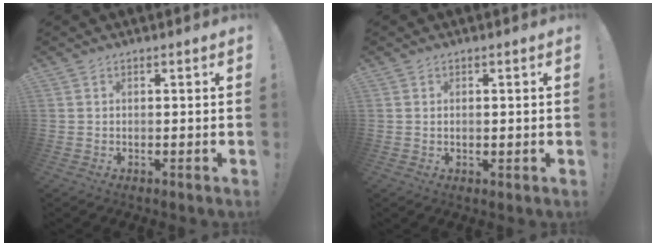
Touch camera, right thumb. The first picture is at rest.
{"total": 1.0, "force": [0.2, 0.7, 0.7], "torque": [-0.011, 0.002, 0.002]}